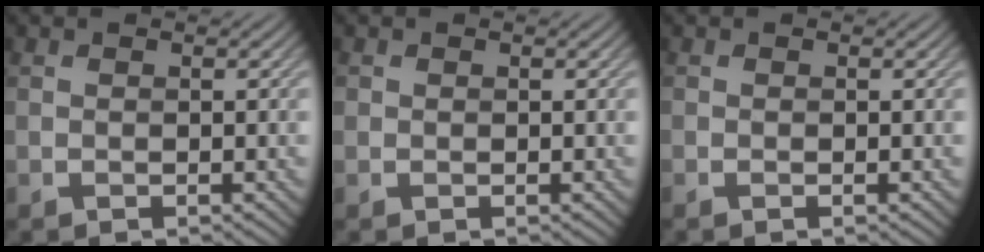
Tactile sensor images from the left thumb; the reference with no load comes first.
{"total": 0.6, "force": [0.1, 0.5, 0.1], "torque": [0.001, -0.003, 0.000]}
{"total": 0.0}